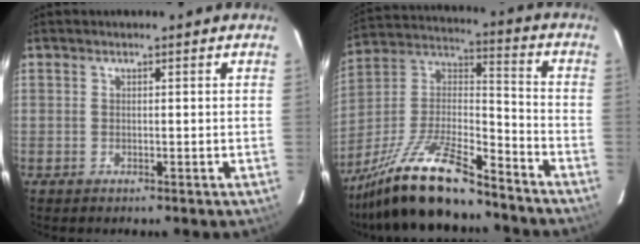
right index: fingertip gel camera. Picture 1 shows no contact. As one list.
[{"total": 20.3, "force": [-15.6, 4.8, 12.1], "torque": [-0.246, -0.008, -0.274]}]